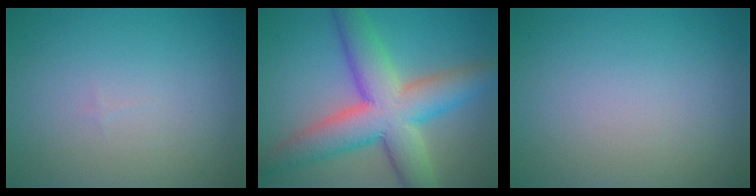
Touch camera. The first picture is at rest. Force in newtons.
{"total": 10.1, "press": 10.1, "slide": 0.3}
{"total": 0.0}